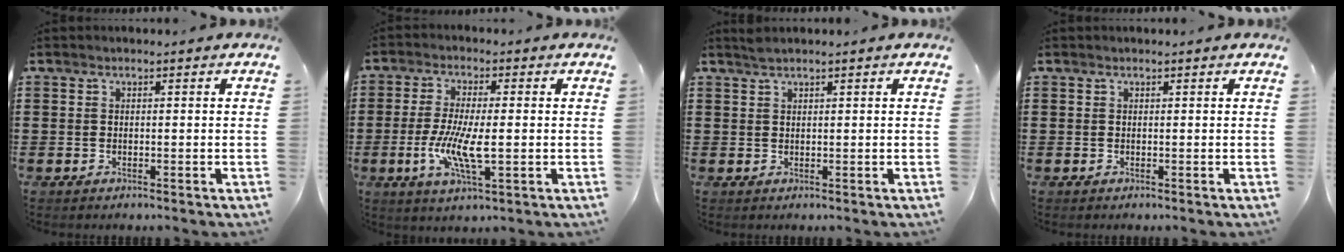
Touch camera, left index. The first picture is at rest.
{"total": 7.7, "force": [-1.5, 2.1, 7.3], "torque": [-0.151, -0.010, -0.031]}
{"total": 1.2, "force": [1.0, 0.0, 0.6], "torque": [-0.013, 0.001, 0.018]}
{"total": 0.0}